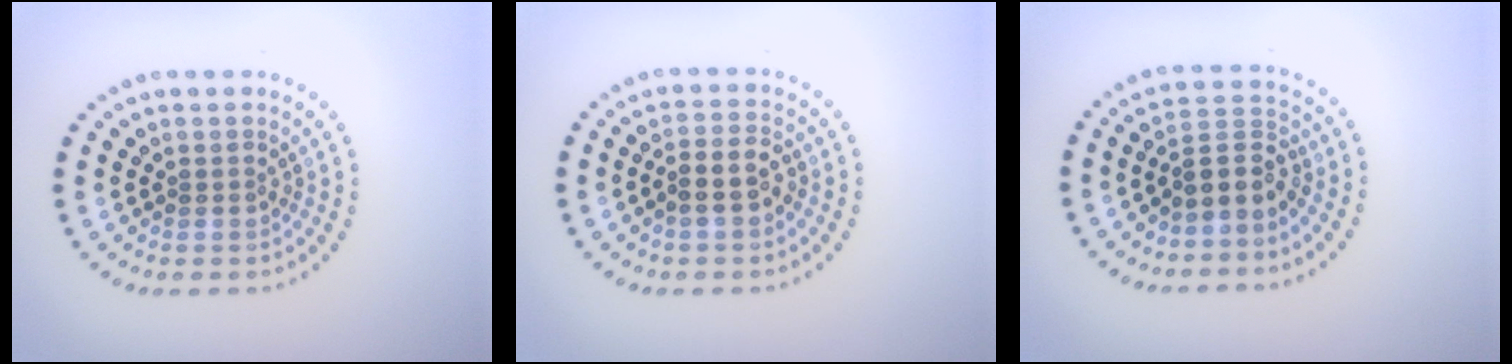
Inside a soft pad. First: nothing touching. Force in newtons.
{"total": 2.7, "press": 2.5, "slide": 0.8}
{"total": 3.1, "press": 2.7, "slide": 1.6}